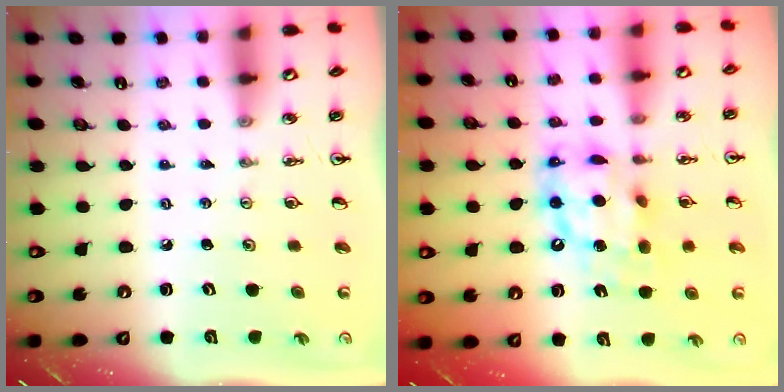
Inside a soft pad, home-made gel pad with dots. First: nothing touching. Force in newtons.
{"total": 12.8, "press": 12.8, "slide": 1.3}